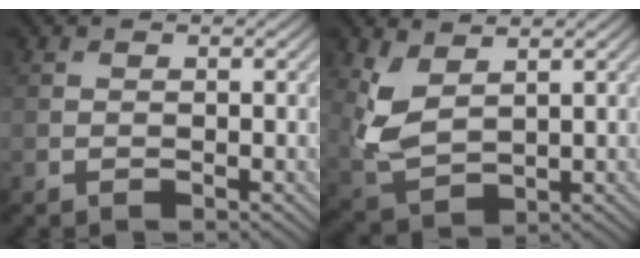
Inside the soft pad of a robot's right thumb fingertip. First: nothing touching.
{"total": 5.8, "force": [2.5, 3.1, 4.2], "torque": [-0.112, -0.008, 0.056]}